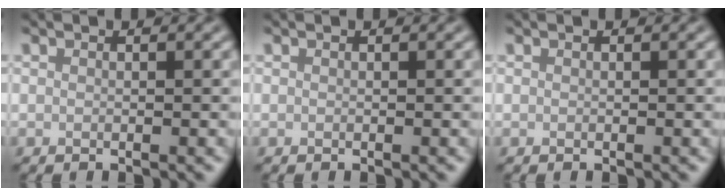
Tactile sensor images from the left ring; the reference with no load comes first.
{"total": 0.0}
{"total": 0.0}